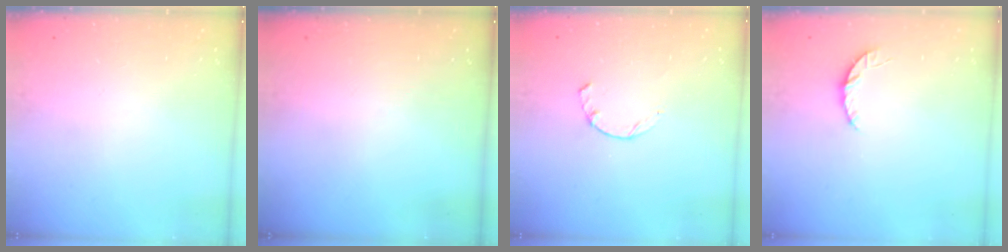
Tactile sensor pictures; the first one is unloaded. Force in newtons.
{"total": 0.0}
{"total": 1.7, "press": 1.6, "slide": 0.4}
{"total": 3.6, "press": 3.5, "slide": 0.4}